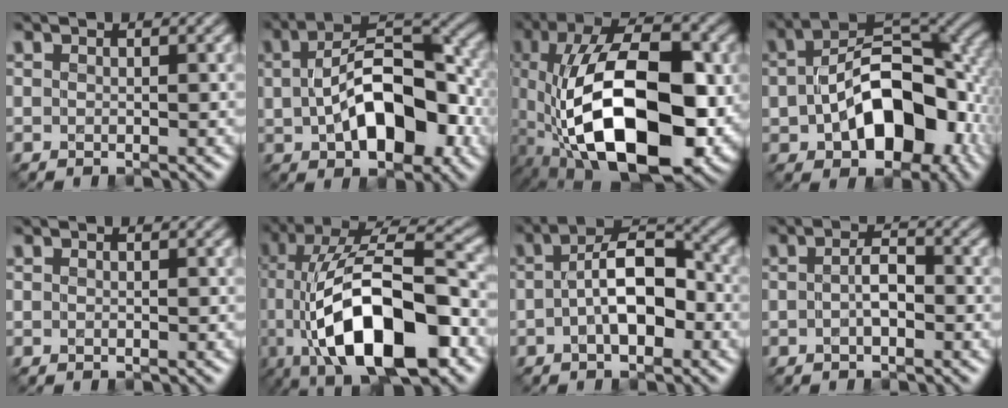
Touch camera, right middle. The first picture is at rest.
{"total": 10.5, "force": [-1.0, 6.0, 8.6], "torque": [-0.140, 0.005, -0.014]}
{"total": 17.2, "force": [-3.0, 9.0, 14.3], "torque": [-0.256, -0.013, -0.048]}
{"total": 13.2, "force": [-2.0, 8.3, 10.1], "torque": [-0.154, -0.007, -0.032]}
{"total": 0.0}
{"total": 14.1, "force": [-4.2, 5.5, 12.3], "torque": [-0.198, 0.004, -0.078]}
{"total": 6.4, "force": [-1.2, 3.2, 5.4], "torque": [-0.093, 0.008, -0.028]}
{"total": 2.2, "force": [-0.6, 1.0, 1.8], "torque": [-0.041, 0.001, -0.015]}